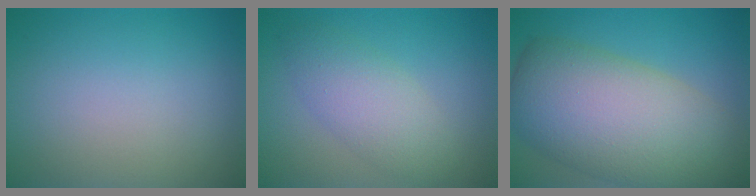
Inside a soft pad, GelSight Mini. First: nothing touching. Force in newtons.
{"total": 4.0, "press": 4.0, "slide": 0.2}
{"total": 12.4, "press": 12.3, "slide": 0.8}